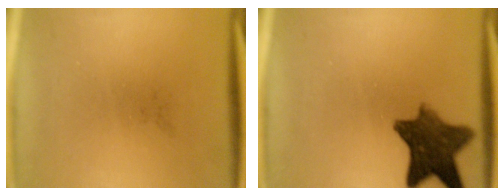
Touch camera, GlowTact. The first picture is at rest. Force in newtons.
{"total": 9.9}